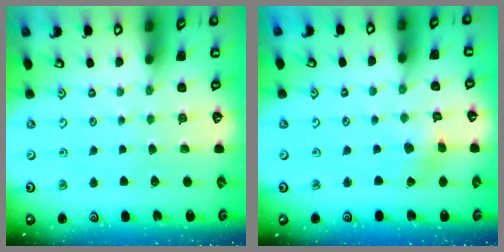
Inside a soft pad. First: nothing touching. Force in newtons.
{"total": 1.5, "press": 1.5, "slide": 0.3}